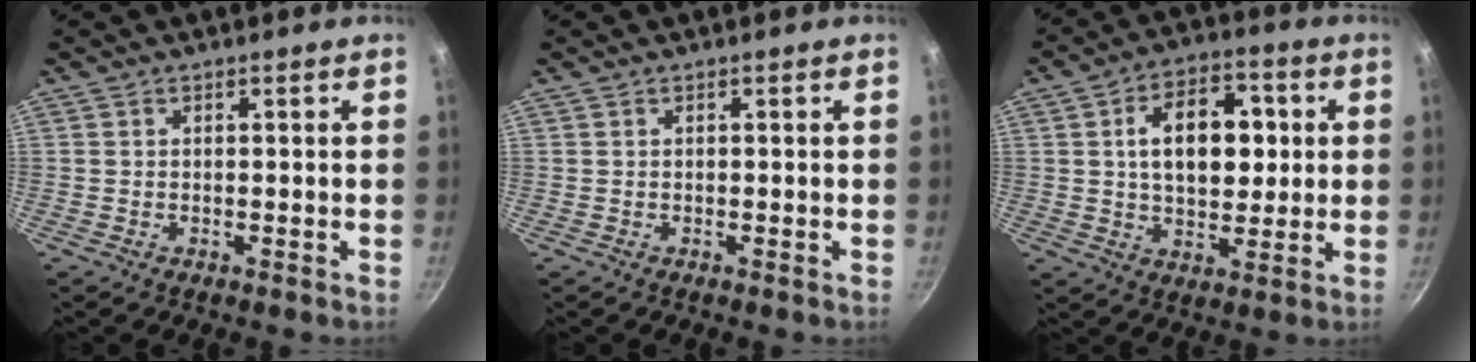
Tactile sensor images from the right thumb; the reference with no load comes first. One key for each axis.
{"total": 0.0}
{"total": 14.5, "fx": 2.2, "fy": 9.2, "fz": 11.0, "tx": -0.132, "ty": 0.008, "tz": 0.030}